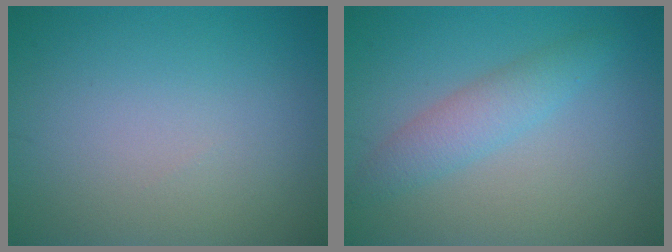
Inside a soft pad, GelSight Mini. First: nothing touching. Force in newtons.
{"total": 2.8, "press": 2.8, "slide": 0.0}